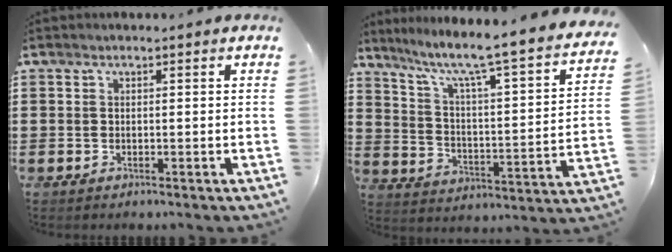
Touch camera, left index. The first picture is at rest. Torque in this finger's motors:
{"motor_torque": [2.14, 0.00, 0.40, 0.21]}